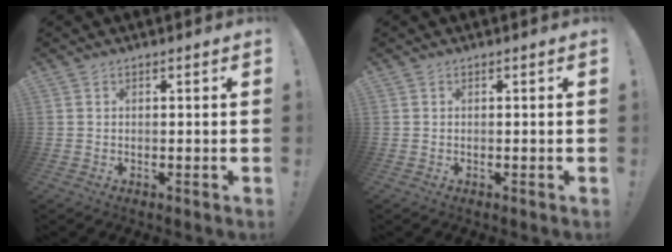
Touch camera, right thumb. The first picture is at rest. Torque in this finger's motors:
{"motor_torque": [-0.03, -0.10, -0.09, 0.22, -0.02]}